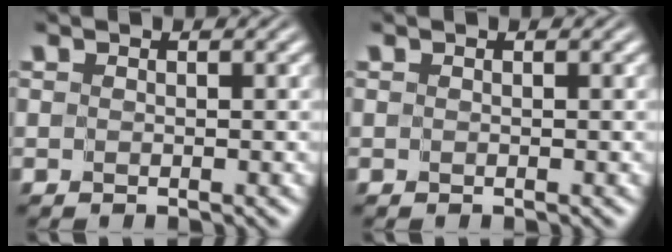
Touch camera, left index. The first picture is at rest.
{"total": 0.0}